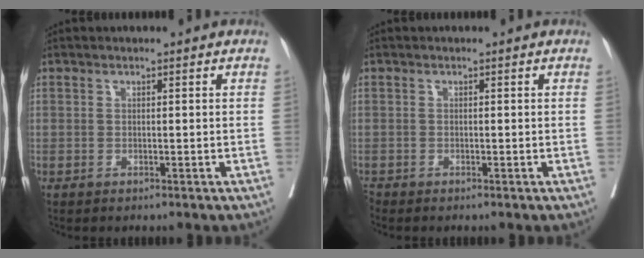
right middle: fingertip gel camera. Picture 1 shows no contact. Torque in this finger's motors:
{"motor_torque": [-0.53, -0.14, -0.03, -0.01]}